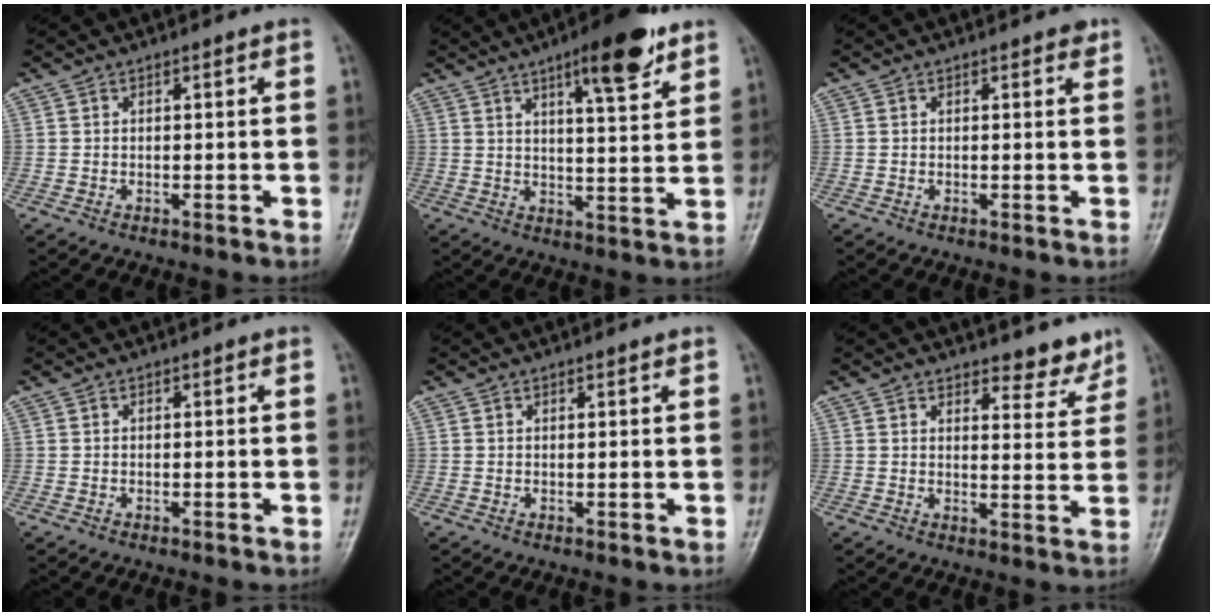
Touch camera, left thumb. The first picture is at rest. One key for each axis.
{"total": 11.1, "fx": 6.7, "fy": 2.6, "fz": 8.4, "tx": -0.106, "ty": -0.037, "tz": 0.097}
{"total": 1.0, "fx": 0.7, "fy": 0.5, "fz": 0.6, "tx": -0.002, "ty": -0.002, "tz": 0.005}
{"total": 0.0}
{"total": 0.6, "fx": 0.5, "fy": 0.0, "fz": 0.3, "tx": -0.006, "ty": -0.003, "tz": 0.009}
{"total": 5.6, "fx": 5.0, "fy": 2.2, "fz": 1.5, "tx": 0.007, "ty": -0.044, "tz": 0.062}